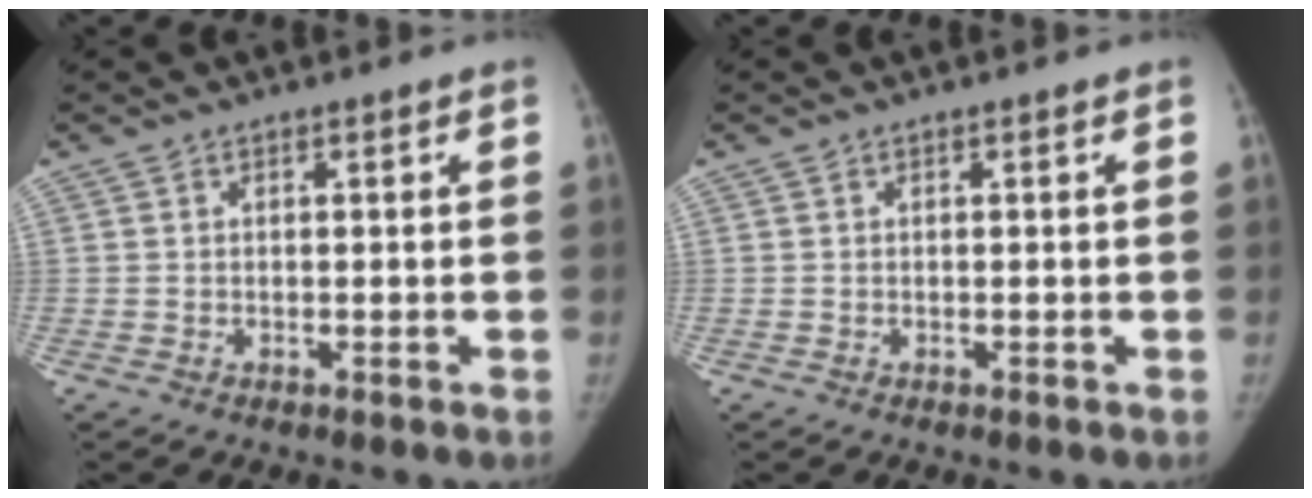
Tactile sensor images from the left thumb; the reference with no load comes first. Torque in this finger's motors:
{"motor_torque": [0.00, 0.00, 0.18, -0.14, 0.01]}